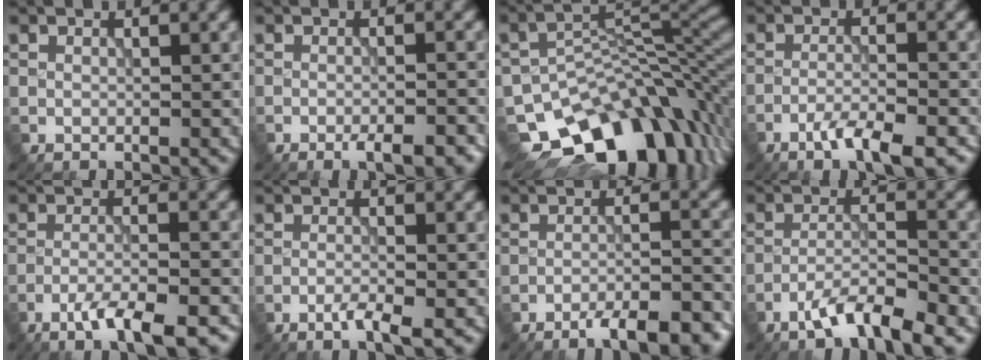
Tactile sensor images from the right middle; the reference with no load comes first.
{"total": 3.3, "force": [-2.2, 0.6, 2.4], "torque": [-0.042, 0.004, -0.033]}
{"total": 13.1, "force": [-7.9, 7.5, 7.3], "torque": [-0.109, -0.018, -0.125]}
{"total": 4.5, "force": [-3.0, 0.6, 3.2], "torque": [-0.058, 0.003, -0.056]}
{"total": 6.1, "force": [-4.1, 1.1, 4.3], "torque": [-0.072, 0.001, -0.067]}
{"total": 2.2, "force": [-1.3, 0.3, 1.8], "torque": [-0.031, 0.002, -0.029]}
{"total": 7.5, "force": [-6.0, 1.6, 4.3], "torque": [-0.065, -0.003, -0.081]}
{"total": 5.5, "force": [-3.9, 0.9, 3.7], "torque": [-0.065, 0.003, -0.075]}